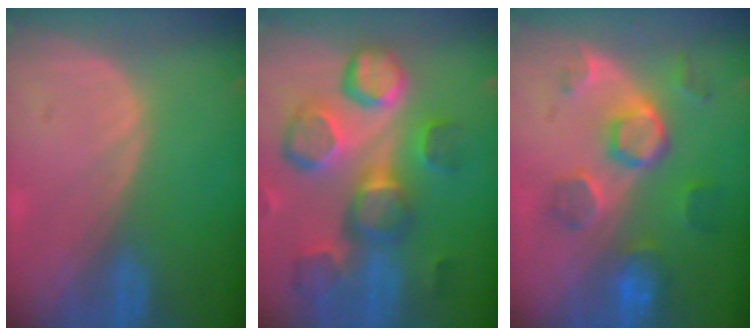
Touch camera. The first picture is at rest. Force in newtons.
{"total": 12.8, "press": 11.2, "slide": 6.2}
{"total": 8.6, "press": 7.7, "slide": 3.8}